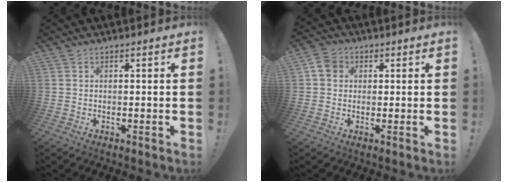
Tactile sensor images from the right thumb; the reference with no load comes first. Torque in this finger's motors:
{"motor_torque": [0.56, 0.79, 0.31, -0.37, 0.02]}